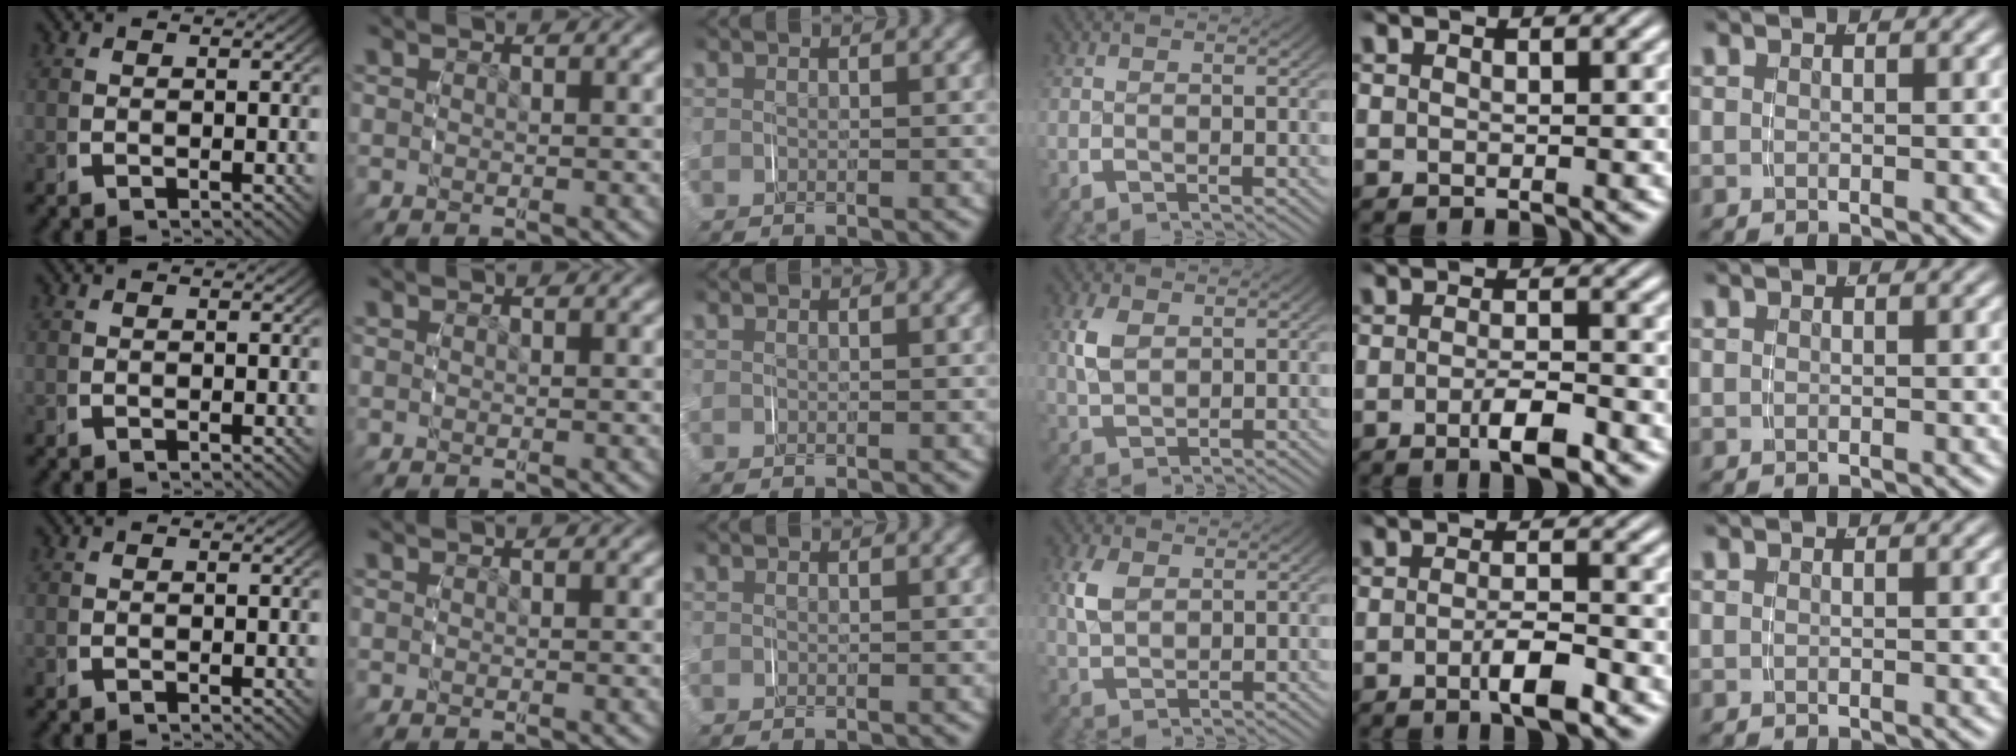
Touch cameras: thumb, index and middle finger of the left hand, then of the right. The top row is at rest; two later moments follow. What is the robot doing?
{"motion": "grasp_and_lifting", "object": "lipstick"}